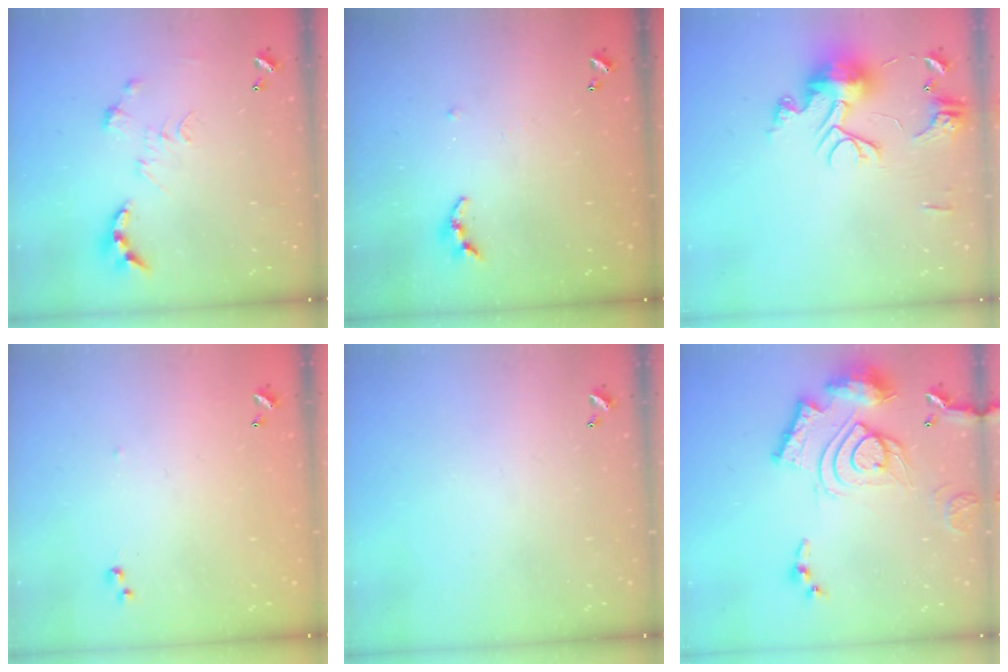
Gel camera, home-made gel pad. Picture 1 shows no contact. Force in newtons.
{"total": 4.3, "press": 4.3, "slide": 0.4}
{"total": 13.5, "press": 13.5, "slide": 1.0}
{"total": 5.4, "press": 5.4, "slide": 0.6}
{"total": 0.0}
{"total": 20.1, "press": 20.0, "slide": 1.9}